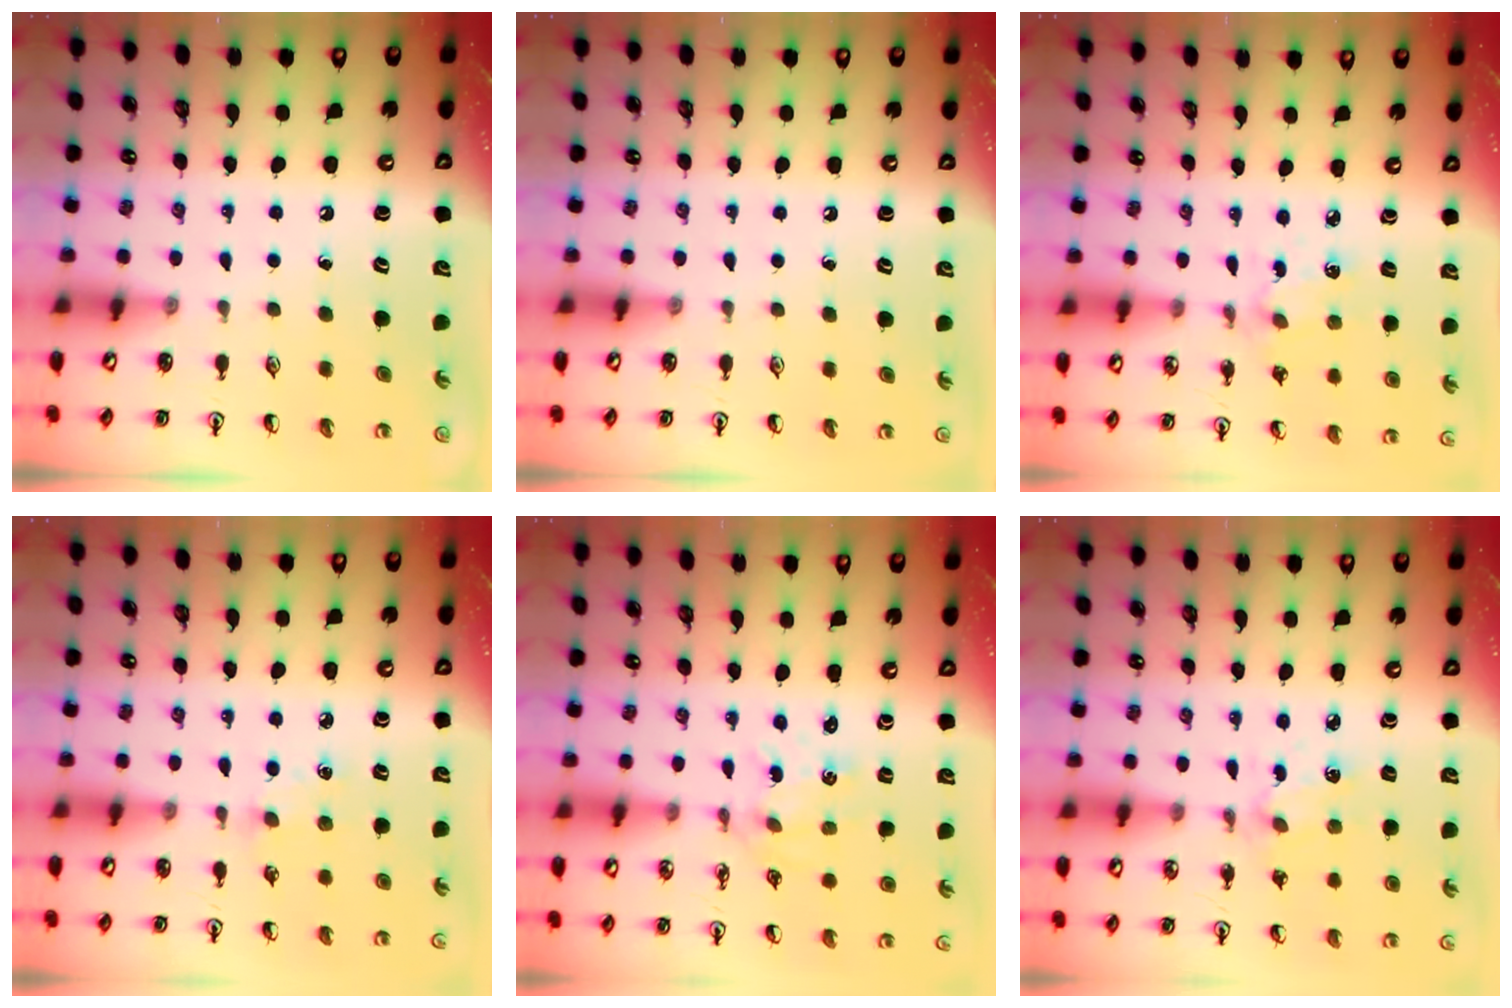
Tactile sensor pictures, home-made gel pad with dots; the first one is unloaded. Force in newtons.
{"total": 0.0}
{"total": 2.1, "press": 2.0, "slide": 0.7}
{"total": 3.4, "press": 3.4, "slide": 0.5}
{"total": 0.9, "press": 0.8, "slide": 0.2}
{"total": 2.2, "press": 2.2, "slide": 0.5}